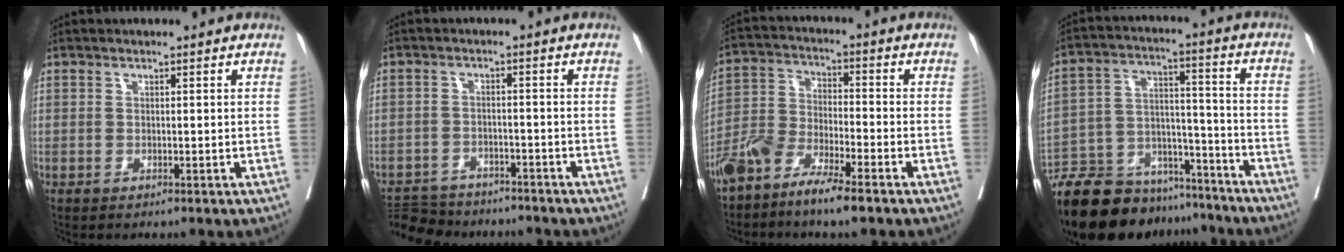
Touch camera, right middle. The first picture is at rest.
{"total": 9.1, "force": [-8.5, 2.8, 1.9], "torque": [-0.036, 0.002, -0.123]}
{"total": 7.8, "force": [-5.9, 1.3, 4.8], "torque": [-0.106, -0.004, -0.122]}
{"total": 19.0, "force": [-16.7, 6.8, 6.1], "torque": [-0.126, 0.012, -0.264]}